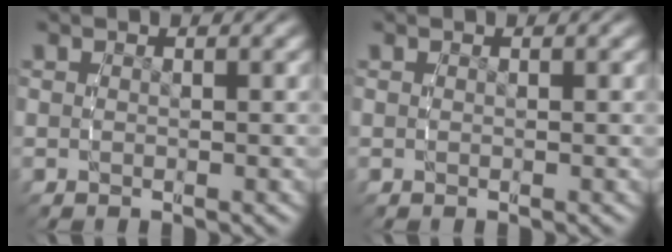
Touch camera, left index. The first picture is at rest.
{"total": 0.0}